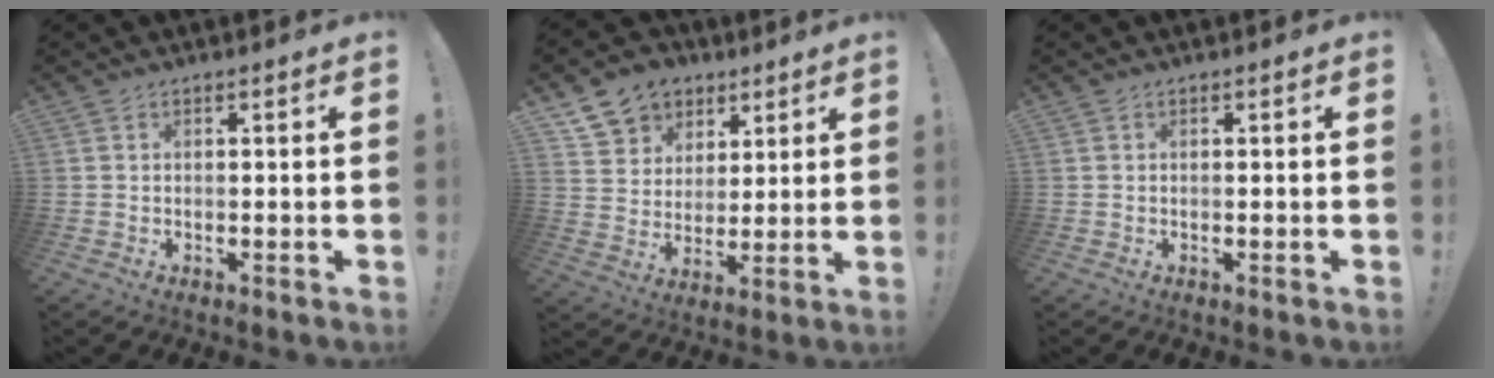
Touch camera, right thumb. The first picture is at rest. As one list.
[{"total": 11.8, "force": [6.6, 9.3, 3.0], "torque": [-0.042, -0.042, 0.133]}, {"total": 0.0}]